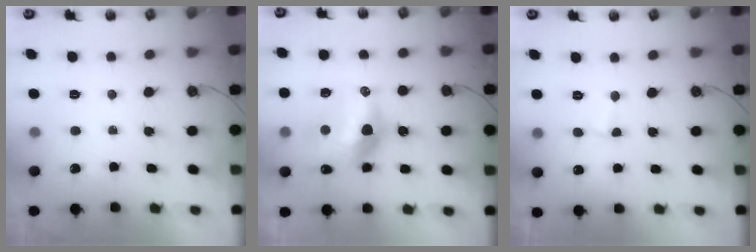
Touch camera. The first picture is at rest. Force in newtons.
{"total": 16.3, "press": 15.6, "slide": 4.7}
{"total": 2.7, "press": 2.6, "slide": 0.7}